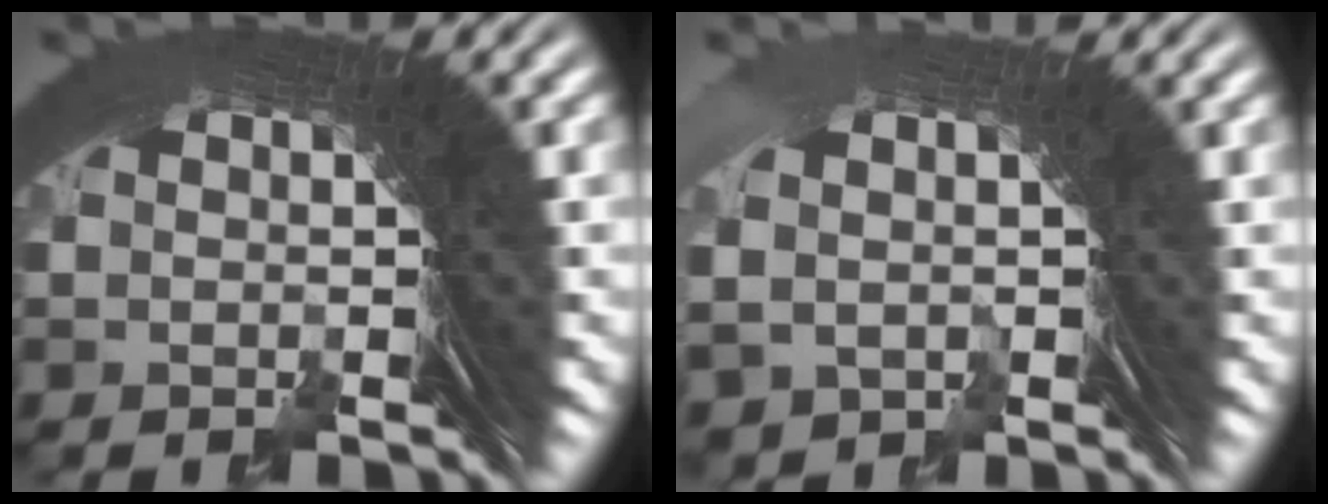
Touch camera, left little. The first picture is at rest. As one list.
[{"total": 1.2, "force": [-0.4, 1.1, 0.1], "torque": [-0.004, -0.005, 0.002]}]